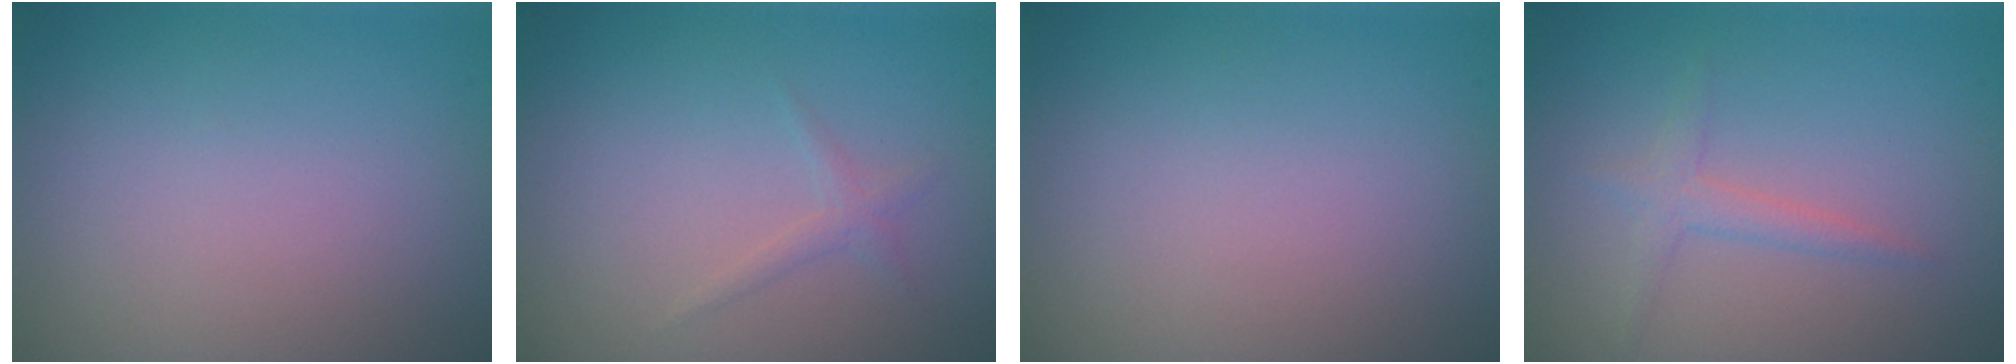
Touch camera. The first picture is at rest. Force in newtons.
{"total": 0.9, "press": 0.9, "slide": 0.1}
{"total": 0.0}
{"total": 1.7, "press": 1.7, "slide": 0.0}